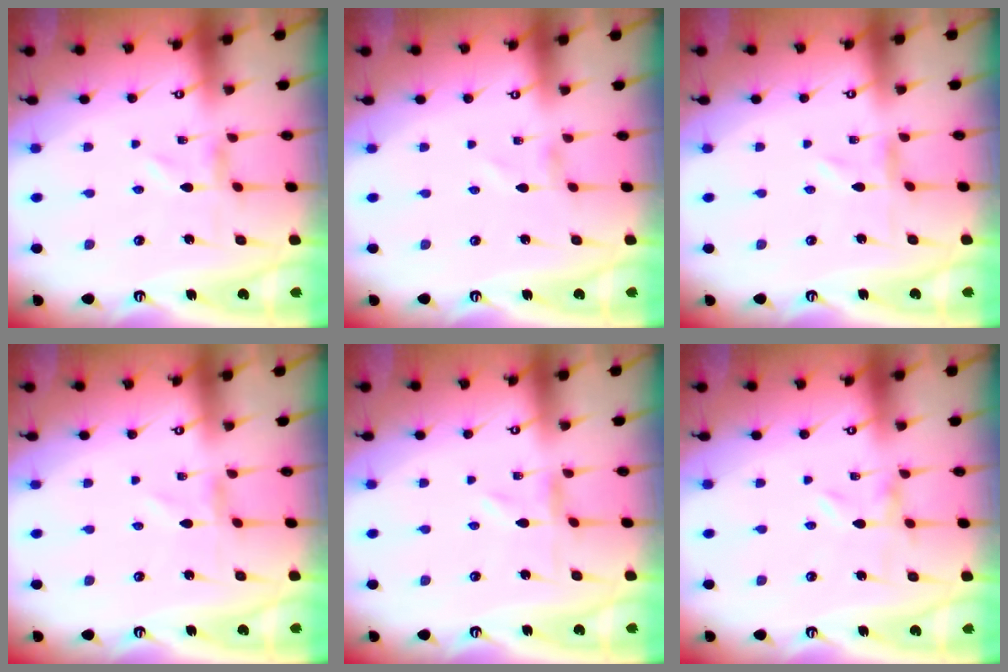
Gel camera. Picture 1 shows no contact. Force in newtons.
{"total": 1.4, "press": 1.4, "slide": 0.1}
{"total": 0.0}
{"total": 0.8, "press": 0.8, "slide": 0.1}
{"total": 0.0}
{"total": 0.0}